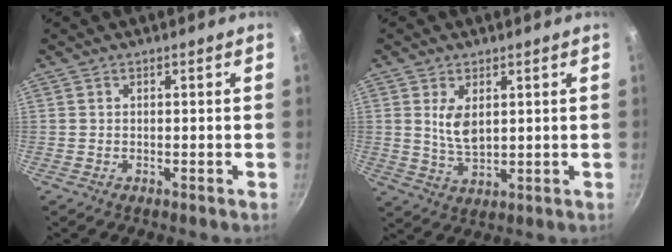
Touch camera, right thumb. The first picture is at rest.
{"total": 5.7, "force": [1.7, 3.1, 4.4], "torque": [-0.073, -0.022, 0.039]}